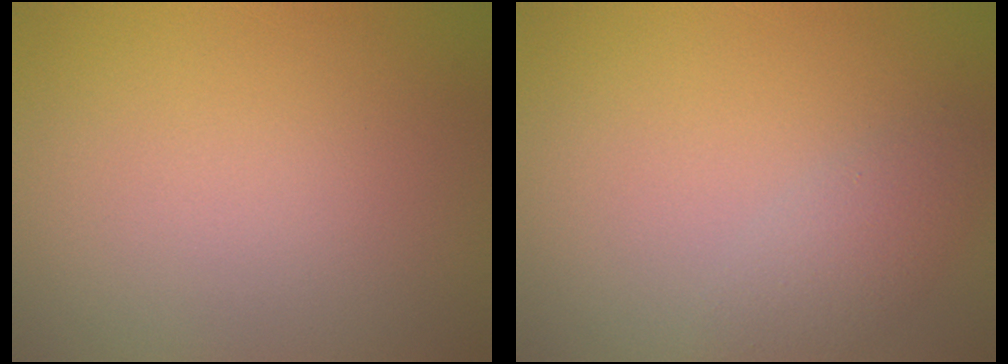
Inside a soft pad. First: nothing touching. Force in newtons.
{"total": 2.4, "press": 2.4, "slide": 0.2}